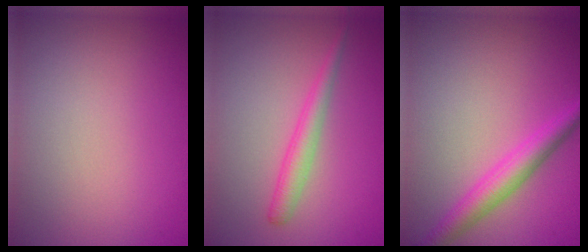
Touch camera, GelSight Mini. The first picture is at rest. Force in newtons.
{"total": 2.2, "press": 2.2, "slide": 0.2}
{"total": 3.4, "press": 3.4, "slide": 0.1}